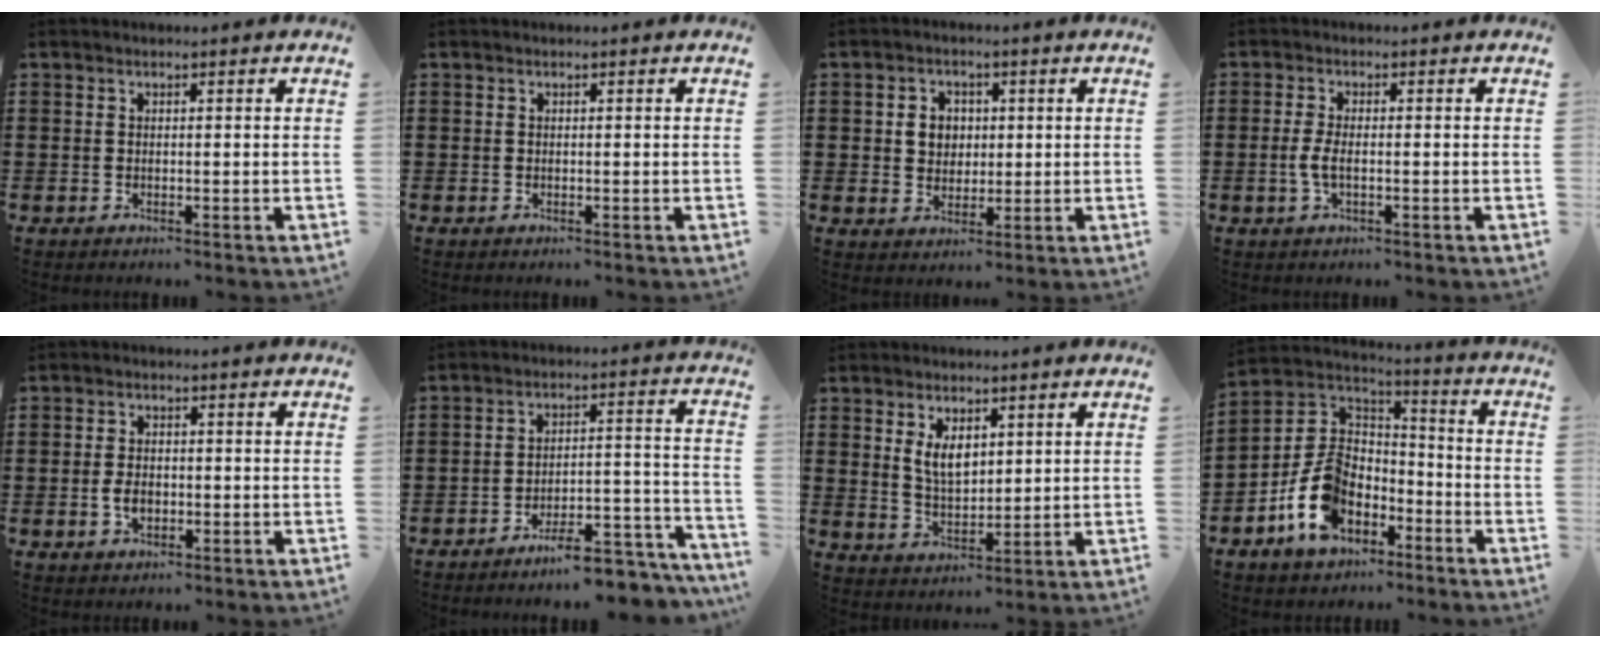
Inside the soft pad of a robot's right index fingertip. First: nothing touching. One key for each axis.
{"total": 0.0}
{"total": 3.9, "fx": 0.7, "fy": 3.5, "fz": 1.6, "tx": -0.045, "ty": 0.012, "tz": 0.009}
{"total": 3.0, "fx": -0.6, "fy": 0.9, "fz": 2.8, "tx": -0.070, "ty": -0.007, "tz": -0.017}
{"total": 2.9, "fx": -0.6, "fy": 1.8, "fz": 2.2, "tx": -0.049, "ty": 0.000, "tz": -0.013}
{"total": 7.4, "fx": -6.7, "fy": 0.8, "fz": 3.0, "tx": -0.038, "ty": 0.017, "tz": -0.124}
{"total": 5.0, "fx": 2.1, "fy": 2.8, "fz": 3.5, "tx": -0.069, "ty": 0.004, "tz": 0.036}
{"total": 10.6, "fx": -4.9, "fy": 7.5, "fz": 5.6, "tx": -0.147, "ty": 0.017, "tz": -0.096}